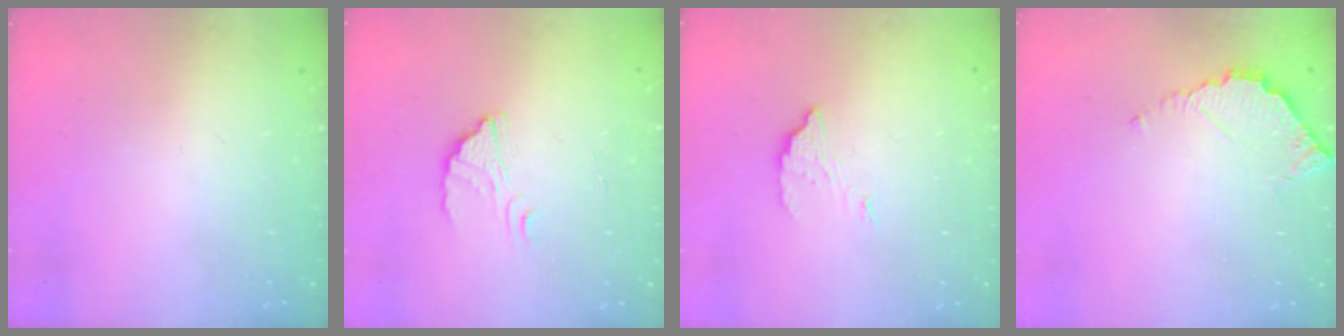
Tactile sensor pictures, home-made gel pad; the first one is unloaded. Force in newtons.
{"total": 2.4, "press": 2.4, "slide": 0.1}
{"total": 2.8, "press": 2.8, "slide": 0.2}
{"total": 4.0, "press": 4.0, "slide": 0.3}